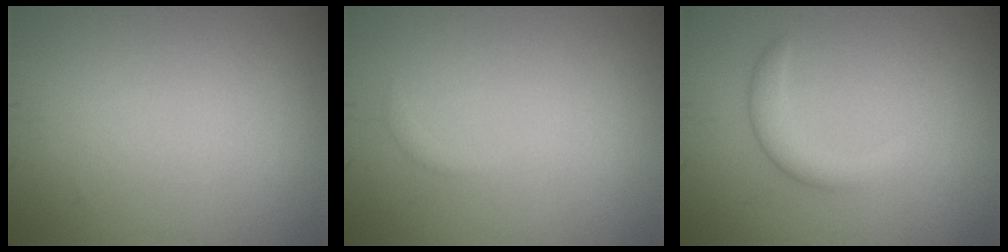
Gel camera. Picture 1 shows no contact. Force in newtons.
{"total": 0.6, "press": 0.6, "slide": 0.1}
{"total": 2.5, "press": 2.5, "slide": 0.1}